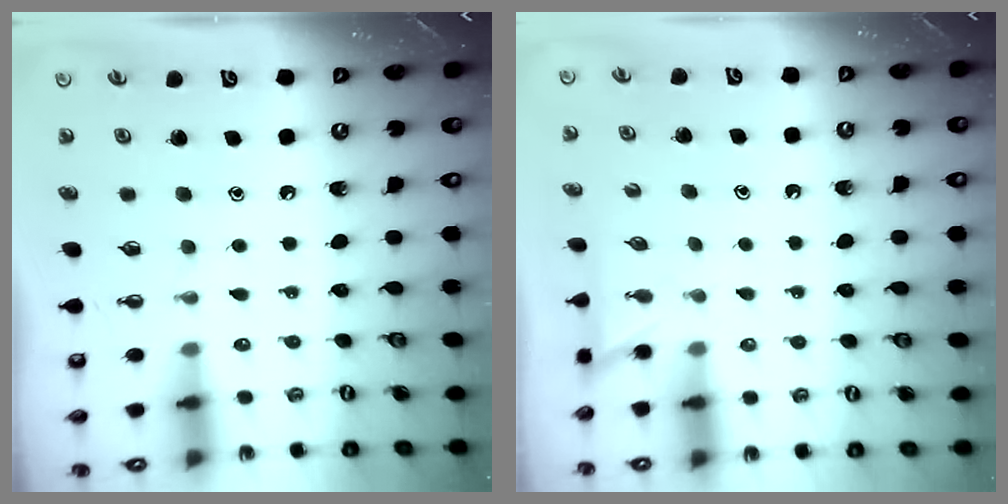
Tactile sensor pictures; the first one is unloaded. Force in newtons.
{"total": 2.3, "press": 2.3, "slide": 0.2}